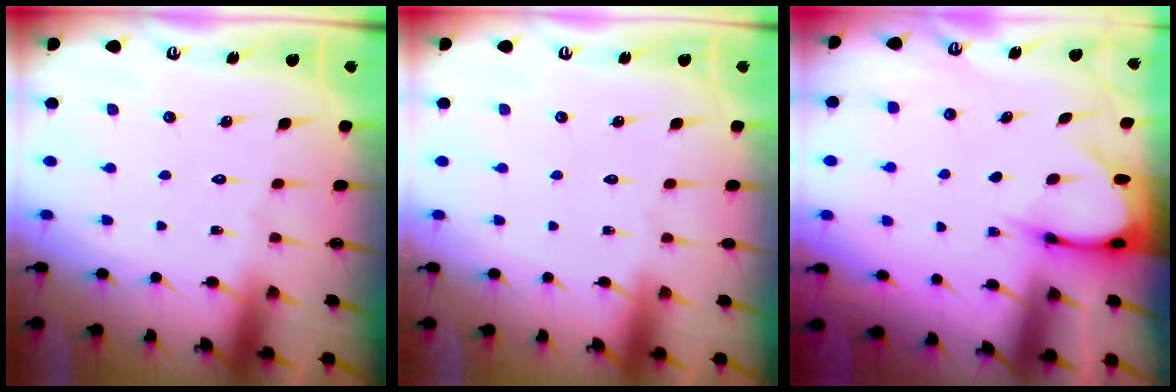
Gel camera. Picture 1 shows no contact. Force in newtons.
{"total": 0.0}
{"total": 3.4, "press": 3.4, "slide": 0.4}